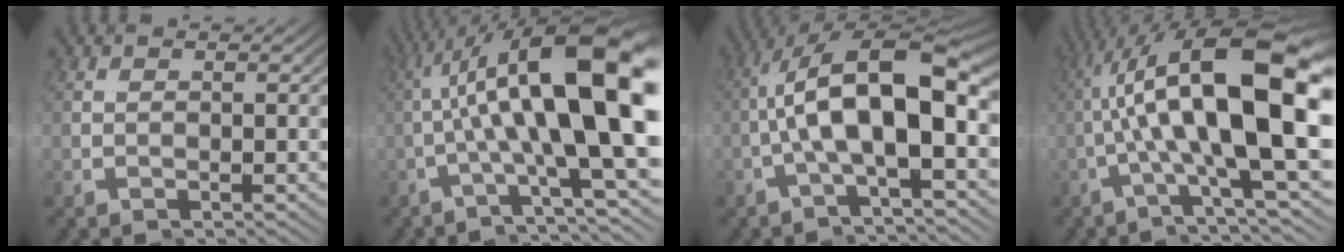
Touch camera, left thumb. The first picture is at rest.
{"total": 13.2, "force": [0.5, 1.8, 13.1], "torque": [-0.177, 0.042, -0.016]}
{"total": 10.2, "force": [-0.4, 4.1, 9.3], "torque": [-0.185, 0.006, -0.019]}
{"total": 16.1, "force": [0.7, 3.8, 15.6], "torque": [-0.233, 0.032, -0.006]}